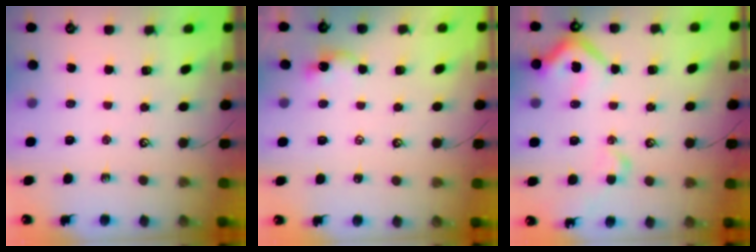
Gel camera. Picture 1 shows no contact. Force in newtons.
{"total": 0.5, "press": 0.5, "slide": 0.2}
{"total": 10.3, "press": 10.2, "slide": 1.5}